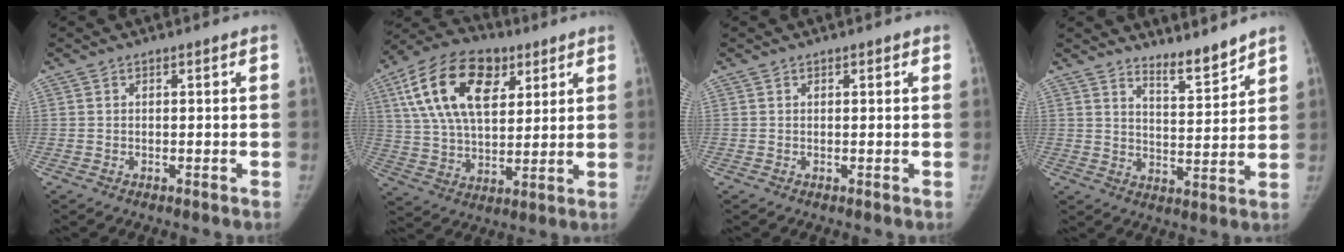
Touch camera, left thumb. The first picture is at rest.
{"total": 20.6, "force": [8.3, 12.0, 14.5], "torque": [-0.250, -0.006, 0.146]}
{"total": 0.6, "force": [0.4, 0.3, 0.5], "torque": [-0.007, -0.001, 0.003]}
{"total": 6.3, "force": [5.8, 0.9, 2.3], "torque": [-0.026, -0.058, 0.101]}